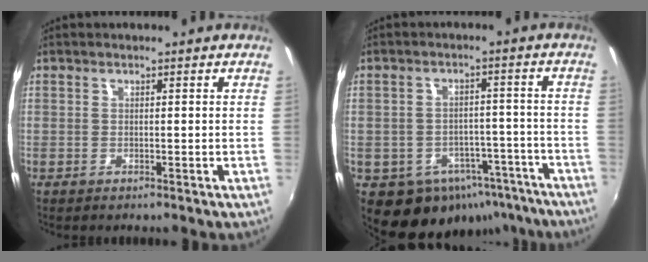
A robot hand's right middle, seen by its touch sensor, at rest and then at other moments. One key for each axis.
{"total": 14.2, "fx": -8.7, "fy": 9.9, "fz": 5.3, "tx": -0.103, "ty": 0.024, "tz": -0.084}